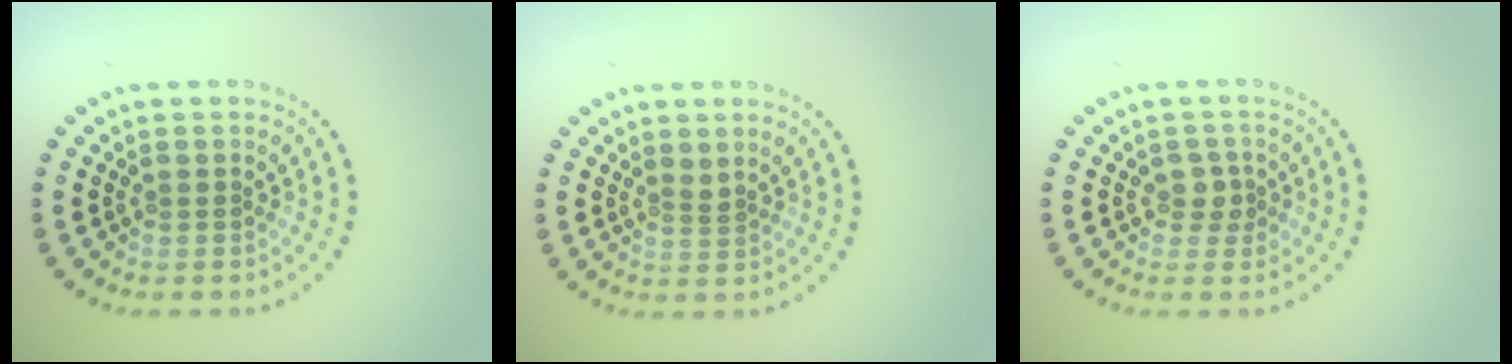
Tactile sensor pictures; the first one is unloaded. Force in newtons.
{"total": 0.6, "press": 0.3, "slide": 0.5}
{"total": 1.5, "press": 1.3, "slide": 0.7}